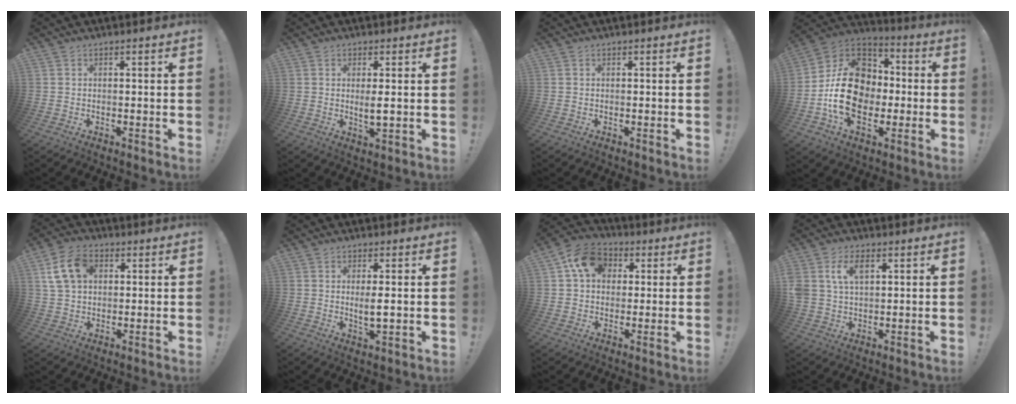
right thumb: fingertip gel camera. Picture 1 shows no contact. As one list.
[{"total": 3.7, "force": [0.5, 0.9, 3.5], "torque": [-0.055, -0.007, 0.007]}, {"total": 0.0}, {"total": 21.2, "force": [-3.3, 16.3, 13.1], "torque": [-0.215, 0.033, -0.038]}, {"total": 11.6, "force": [3.7, 8.1, 7.5], "torque": [-0.138, 0.003, 0.073]}, {"total": 4.1, "force": [0.5, 1.1, 3.9], "torque": [-0.063, -0.007, 0.007]}, {"total": 12.0, "force": [3.9, 9.3, 6.4], "torque": [-0.103, 0.005, 0.079]}, {"total": 7.8, "force": [3.0, 4.9, 5.3], "torque": [-0.107, 0.000, 0.052]}]